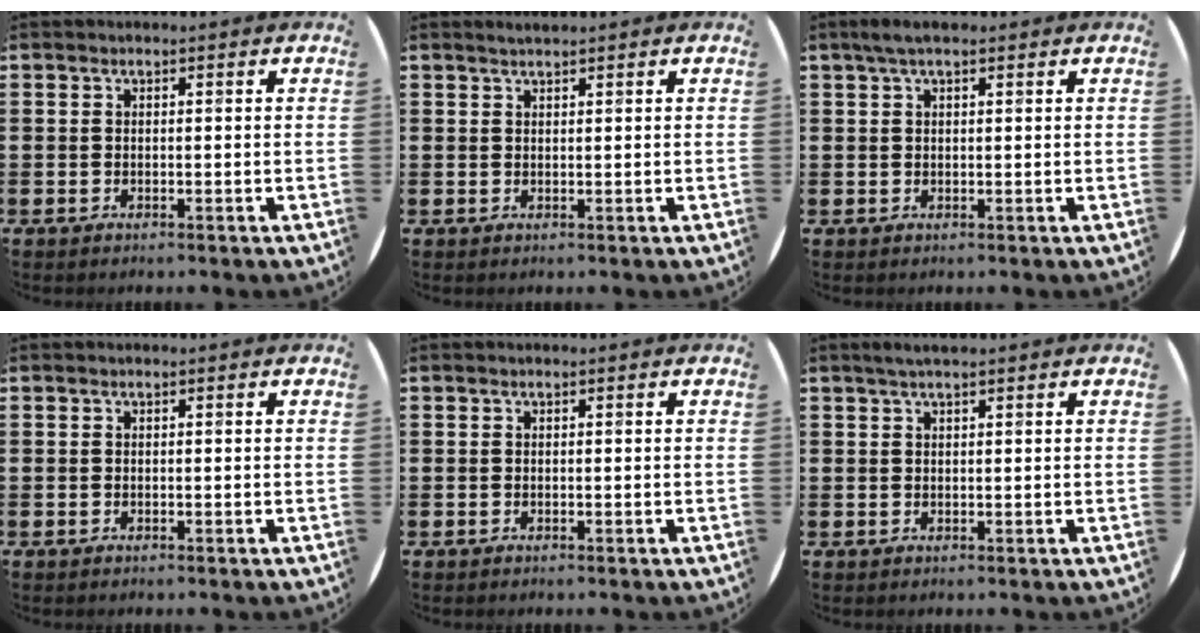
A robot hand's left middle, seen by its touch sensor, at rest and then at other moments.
{"total": 1.0, "force": [0.9, 0.0, 0.3], "torque": [-0.005, 0.000, 0.017]}
{"total": 2.1, "force": [1.5, 0.7, 1.3], "torque": [-0.028, 0.007, 0.026]}
{"total": 0.0}
{"total": 0.0}
{"total": 1.5, "force": [1.2, 0.2, 0.9], "torque": [-0.018, 0.004, 0.021]}